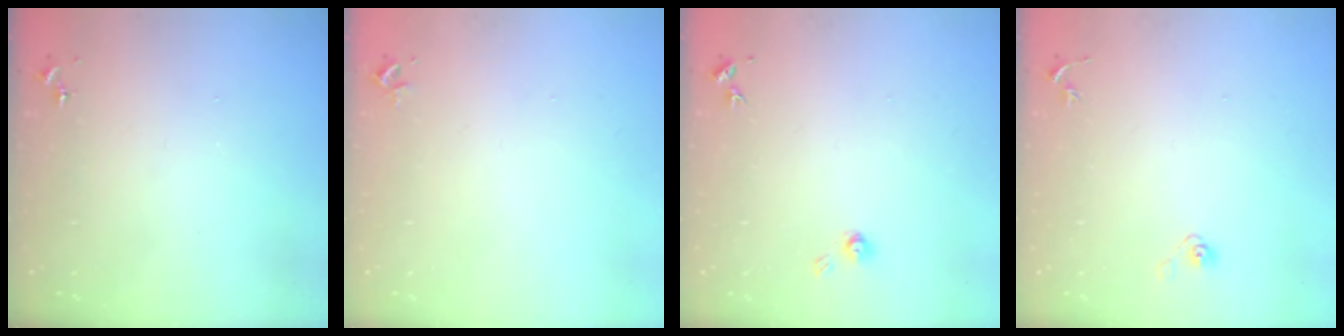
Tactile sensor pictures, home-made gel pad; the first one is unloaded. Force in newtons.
{"total": 2.4, "press": 2.4, "slide": 0.3}
{"total": 4.0, "press": 4.0, "slide": 0.4}
{"total": 4.0, "press": 3.3, "slide": 2.2}